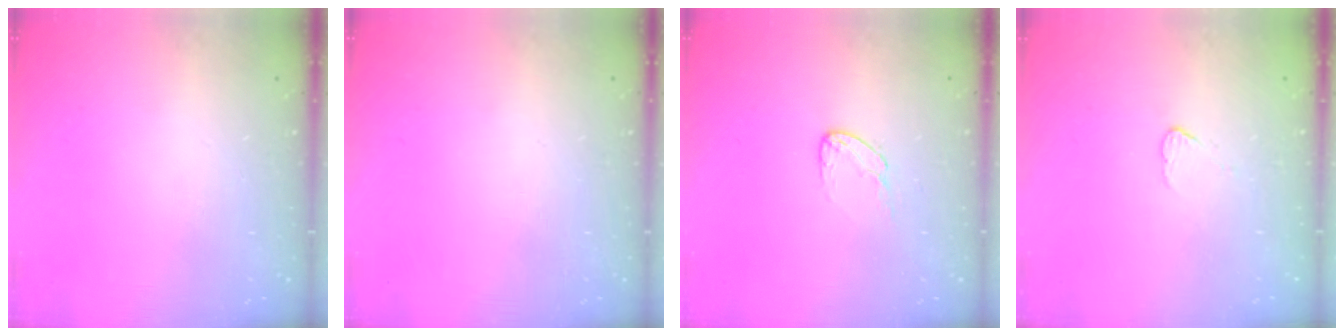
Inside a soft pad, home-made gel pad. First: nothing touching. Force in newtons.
{"total": 0.0}
{"total": 4.3, "press": 4.3, "slide": 0.2}
{"total": 2.7, "press": 2.7, "slide": 0.3}